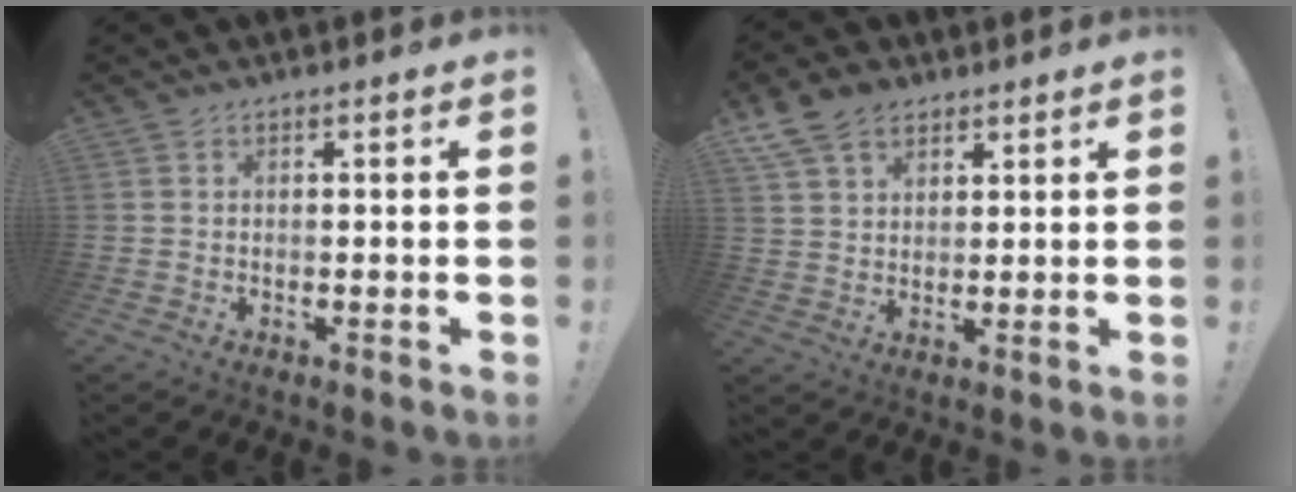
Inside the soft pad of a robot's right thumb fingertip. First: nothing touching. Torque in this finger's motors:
{"motor_torque": [-0.58, 1.00, -0.04, 0.19, 0.25]}